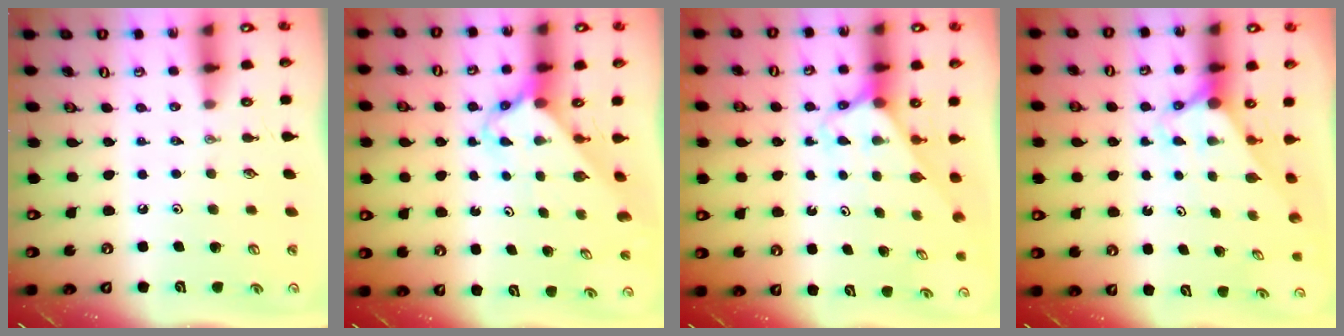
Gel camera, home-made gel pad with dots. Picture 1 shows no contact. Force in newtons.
{"total": 2.8, "press": 2.8, "slide": 0.2}
{"total": 2.6, "press": 2.6, "slide": 0.2}
{"total": 2.8, "press": 2.8, "slide": 0.0}